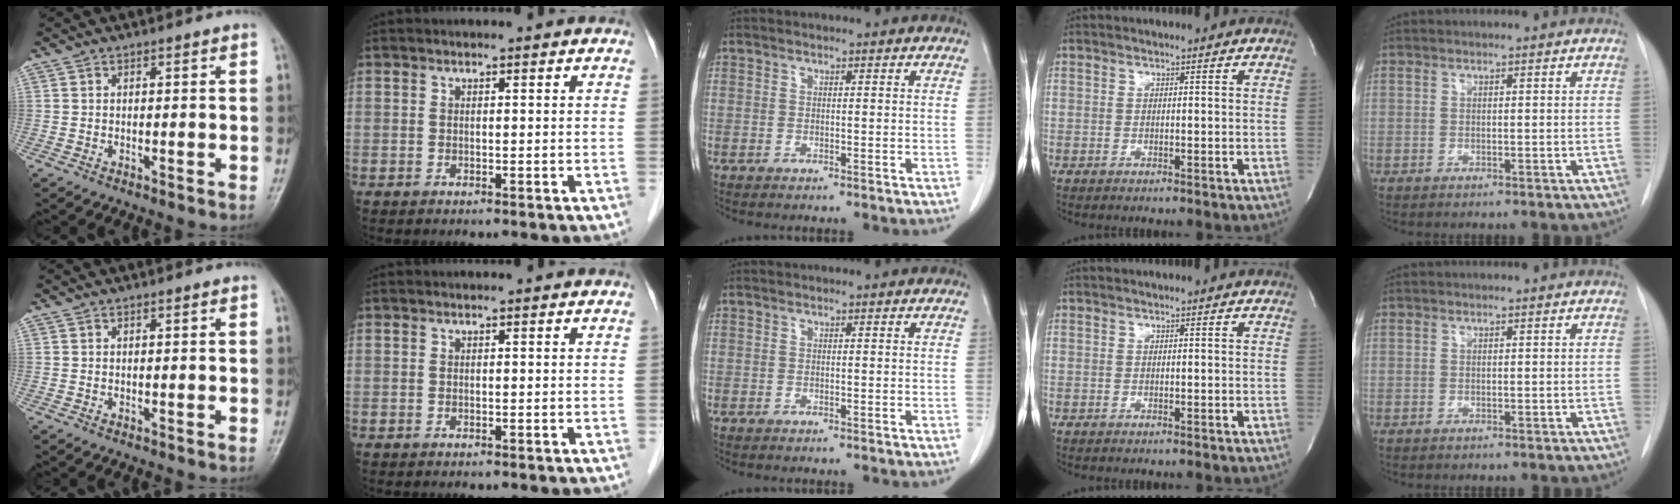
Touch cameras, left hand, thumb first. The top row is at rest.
{}